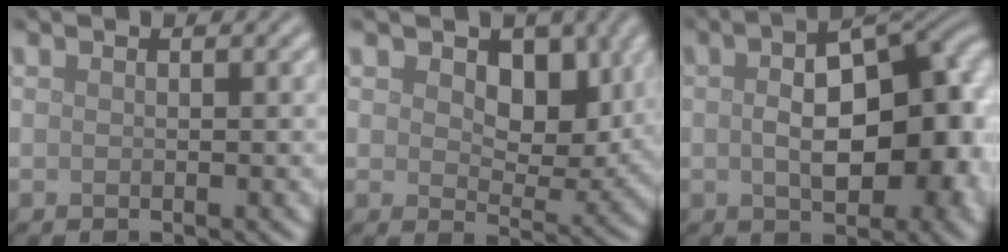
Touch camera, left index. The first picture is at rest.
{"total": 6.3, "force": [2.2, 4.0, 4.4], "torque": [-0.064, -0.015, 0.028]}
{"total": 12.5, "force": [0.1, 6.7, 10.5], "torque": [-0.122, 0.010, 0.004]}